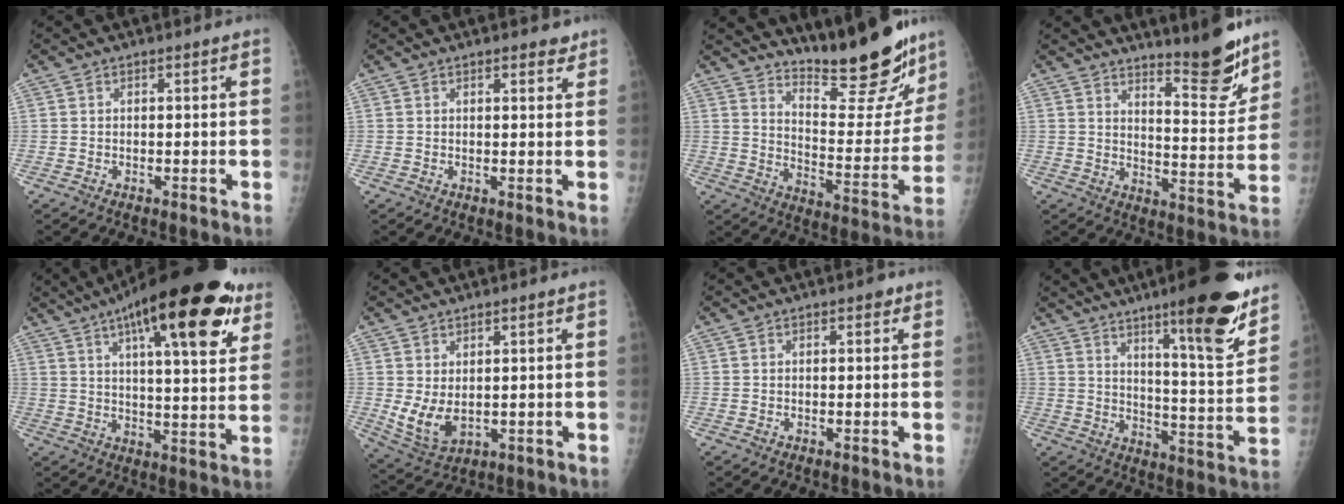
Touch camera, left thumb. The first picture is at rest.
{"total": 2.5, "force": [1.9, 1.0, 1.3], "torque": [-0.004, -0.009, 0.020]}
{"total": 20.5, "force": [17.5, 4.5, 9.8], "torque": [-0.102, -0.135, 0.251]}
{"total": 11.7, "force": [9.6, 1.8, 6.3], "torque": [-0.063, -0.084, 0.151]}
{"total": 24.9, "force": [13.3, 7.1, 19.8], "torque": [-0.278, -0.018, 0.192]}
{"total": 6.9, "force": [0.9, 4.0, 5.6], "torque": [-0.099, -0.014, 0.035]}
{"total": 0.9, "force": [0.5, 0.6, 0.6], "torque": [0.000, 0.000, 0.001]}
{"total": 18.5, "force": [12.2, 2.7, 13.6], "torque": [-0.164, -0.078, 0.183]}